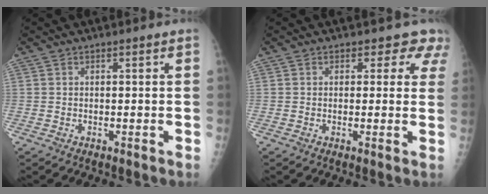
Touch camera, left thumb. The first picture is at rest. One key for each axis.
{"total": 4.5, "fx": 3.6, "fy": 2.7, "fz": 0.2, "tx": 0.039, "ty": -0.015, "tz": 0.015}